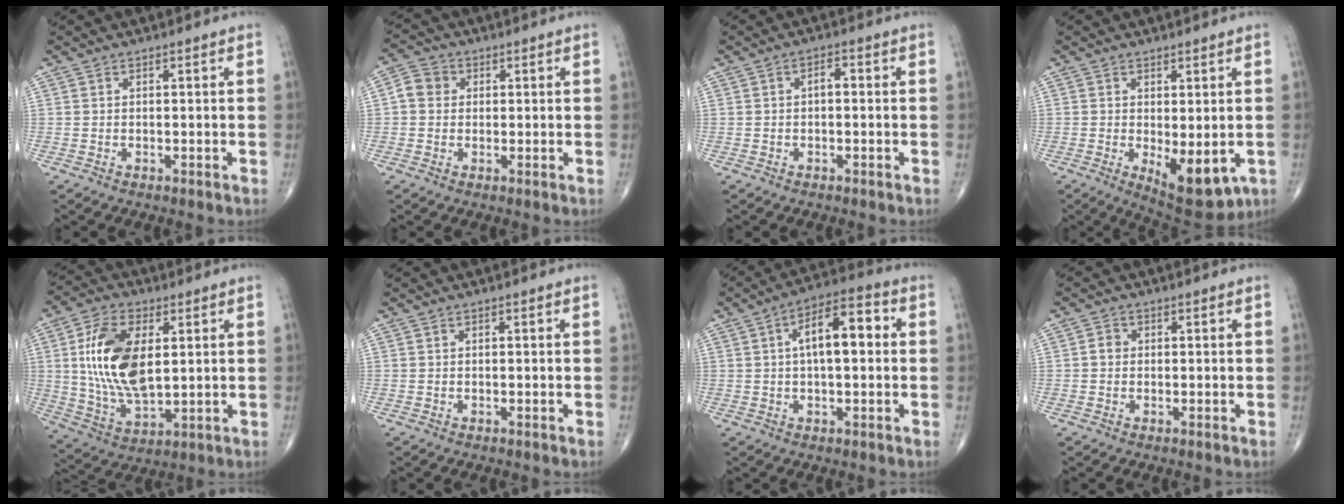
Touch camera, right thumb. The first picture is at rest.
{"total": 4.2, "force": [0.4, 3.7, 1.8], "torque": [-0.023, 0.009, 0.000]}
{"total": 2.1, "force": [0.0, 1.1, 1.7], "torque": [-0.023, 0.009, -0.005]}
{"total": 9.1, "force": [-2.0, 3.8, 8.0], "torque": [-0.098, -0.020, -0.016]}
{"total": 16.3, "force": [2.8, 8.5, 13.6], "torque": [-0.257, -0.013, 0.059]}
{"total": 0.0}
{"total": 11.1, "force": [1.7, 4.9, 9.9], "torque": [-0.151, 0.027, 0.017]}
{"total": 1.6, "force": [0.0, 1.4, 0.8], "torque": [-0.006, 0.004, -0.004]}